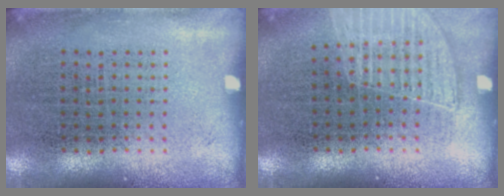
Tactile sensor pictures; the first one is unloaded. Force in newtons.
{"total": 1.1, "press": 1.1, "slide": 0.1}